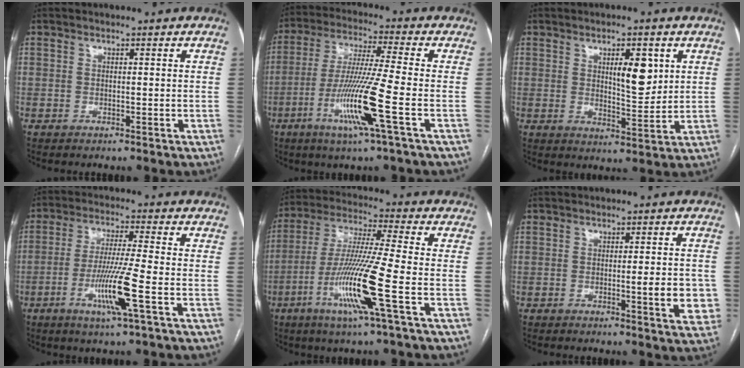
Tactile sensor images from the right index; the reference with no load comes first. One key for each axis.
{"total": 12.8, "fx": -4.5, "fy": -1.4, "fz": 11.9, "tx": -0.236, "ty": -0.022, "tz": -0.092}
{"total": 6.7, "fx": 2.4, "fy": 2.1, "fz": 5.9, "tx": -0.091, "ty": -0.007, "tz": 0.040}
{"total": 9.5, "fx": -3.3, "fy": -1.0, "fz": 8.9, "tx": -0.175, "ty": -0.016, "tz": -0.064}
{"total": 14.4, "fx": -5.1, "fy": -1.2, "fz": 13.5, "tx": -0.272, "ty": -0.021, "tz": -0.102}
{"total": 5.4, "fx": -1.0, "fy": 1.0, "fz": 5.2, "tx": -0.059, "ty": -0.003, "tz": -0.012}